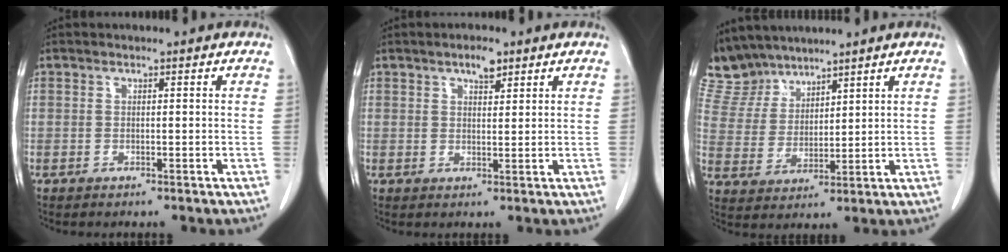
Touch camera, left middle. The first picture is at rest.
{"total": 2.8, "force": [1.9, 0.9, 1.8], "torque": [-0.033, 0.002, 0.032]}
{"total": 7.6, "force": [7.1, 2.7, 0.5], "torque": [-0.024, 0.010, 0.157]}